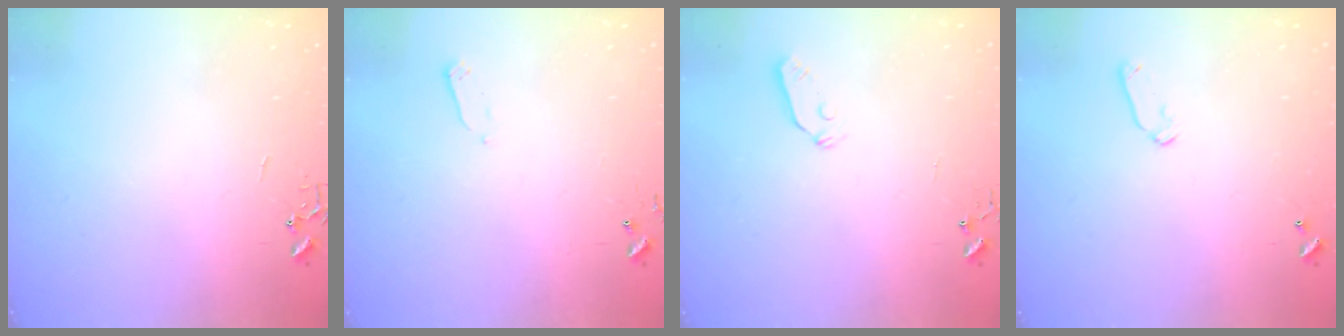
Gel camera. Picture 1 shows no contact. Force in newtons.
{"total": 2.4, "press": 2.4, "slide": 0.4}
{"total": 3.8, "press": 3.8, "slide": 0.6}
{"total": 6.8, "press": 6.7, "slide": 1.0}